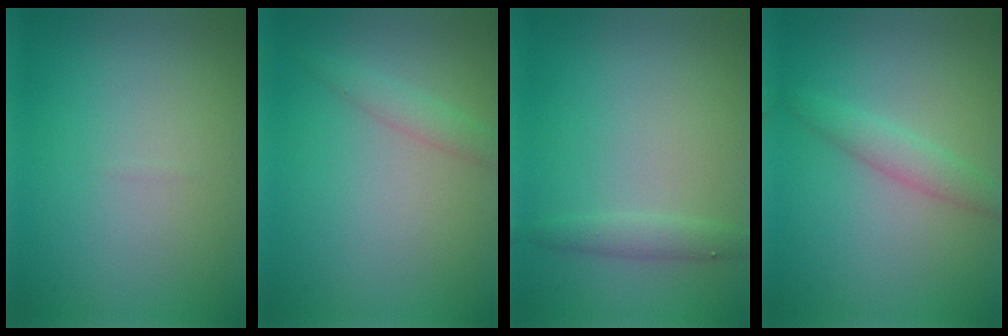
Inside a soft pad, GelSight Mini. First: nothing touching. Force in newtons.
{"total": 1.7, "press": 1.7, "slide": 0.1}
{"total": 1.5, "press": 1.5, "slide": 0.1}
{"total": 2.3, "press": 2.3, "slide": 0.2}